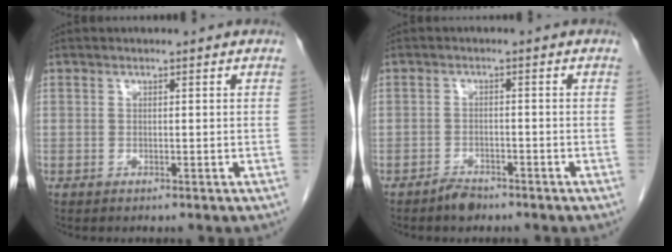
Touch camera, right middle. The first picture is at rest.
{"total": 2.5, "force": [-2.2, 1.0, 0.8], "torque": [-0.018, 0.001, -0.035]}